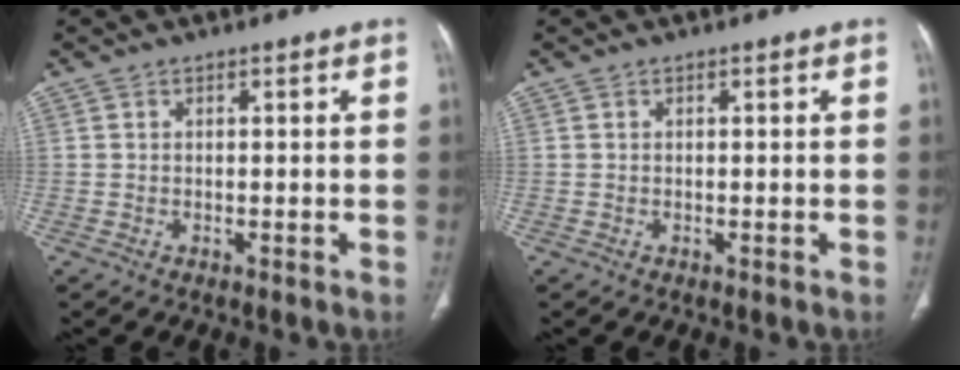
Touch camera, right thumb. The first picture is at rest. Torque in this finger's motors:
{"motor_torque": [0.00, 0.00, -0.09, 0.09, 0.00]}